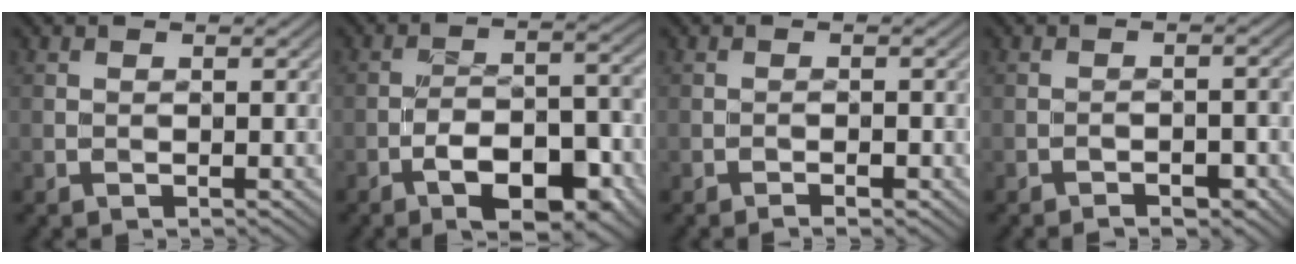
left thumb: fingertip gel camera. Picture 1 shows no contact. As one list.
[{"total": 9.5, "force": [-5.5, 3.5, 6.9], "torque": [-0.102, -0.001, -0.086]}, {"total": 1.4, "force": [-1.1, 0.1, 0.9], "torque": [-0.016, 0.000, -0.017]}, {"total": 3.2, "force": [-2.5, 1.0, 1.8], "torque": [-0.024, 0.010, -0.028]}]